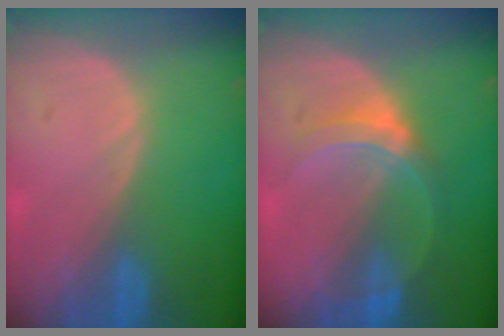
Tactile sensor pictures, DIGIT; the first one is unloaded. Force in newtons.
{"total": 5.1, "press": 5.0, "slide": 1.1}